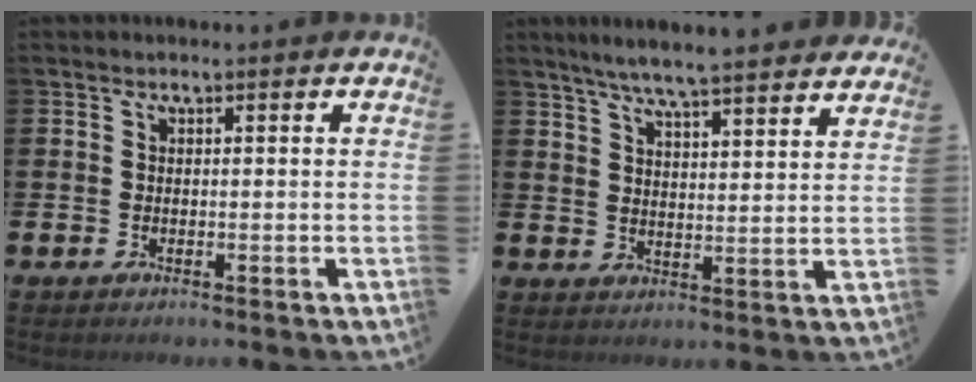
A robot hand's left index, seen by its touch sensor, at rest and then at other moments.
{"total": 6.4, "force": [6.1, -0.2, 1.8], "torque": [-0.048, -0.035, 0.107]}